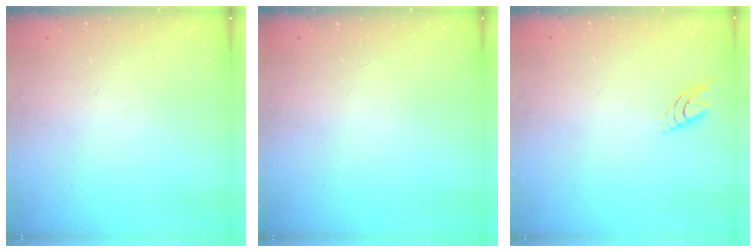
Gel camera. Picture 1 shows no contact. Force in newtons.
{"total": 2.4, "press": 2.4, "slide": 0.2}
{"total": 5.7, "press": 5.6, "slide": 0.7}